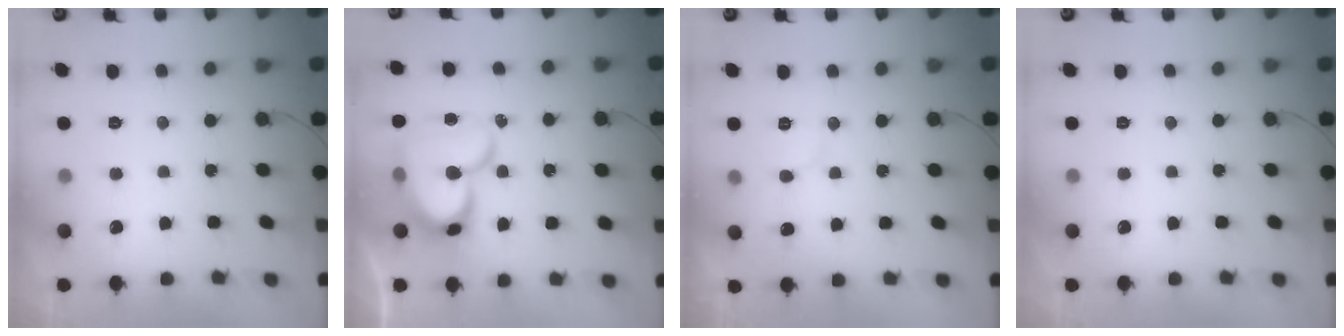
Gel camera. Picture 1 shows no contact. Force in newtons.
{"total": 18.6, "press": 18.6, "slide": 1.5}
{"total": 4.8, "press": 4.8, "slide": 0.4}
{"total": 0.0}